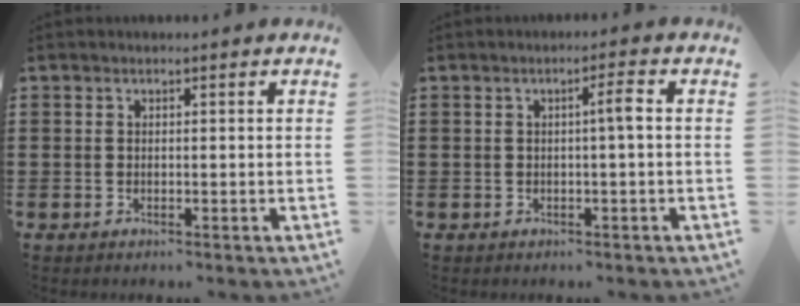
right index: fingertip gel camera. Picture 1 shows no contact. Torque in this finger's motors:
{"motor_torque": [0.62, -0.32, 0.09, 0.07]}